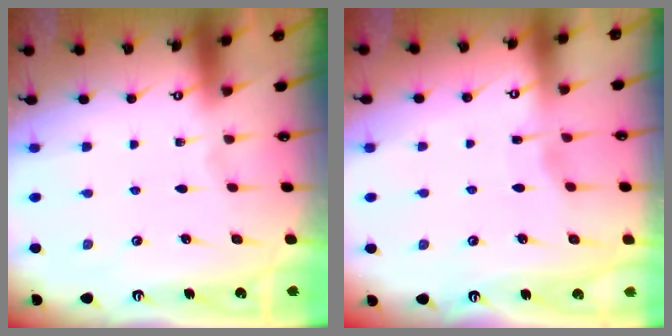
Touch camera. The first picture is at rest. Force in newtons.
{"total": 2.8, "press": 2.8, "slide": 0.4}